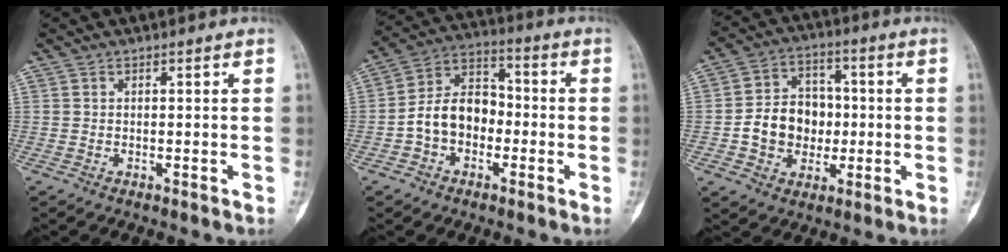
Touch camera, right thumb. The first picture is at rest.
{"total": 10.7, "force": [-2.5, 7.8, 6.8], "torque": [-0.098, 0.044, -0.057]}
{"total": 11.8, "force": [-1.3, 9.7, 6.5], "torque": [-0.069, 0.028, -0.024]}